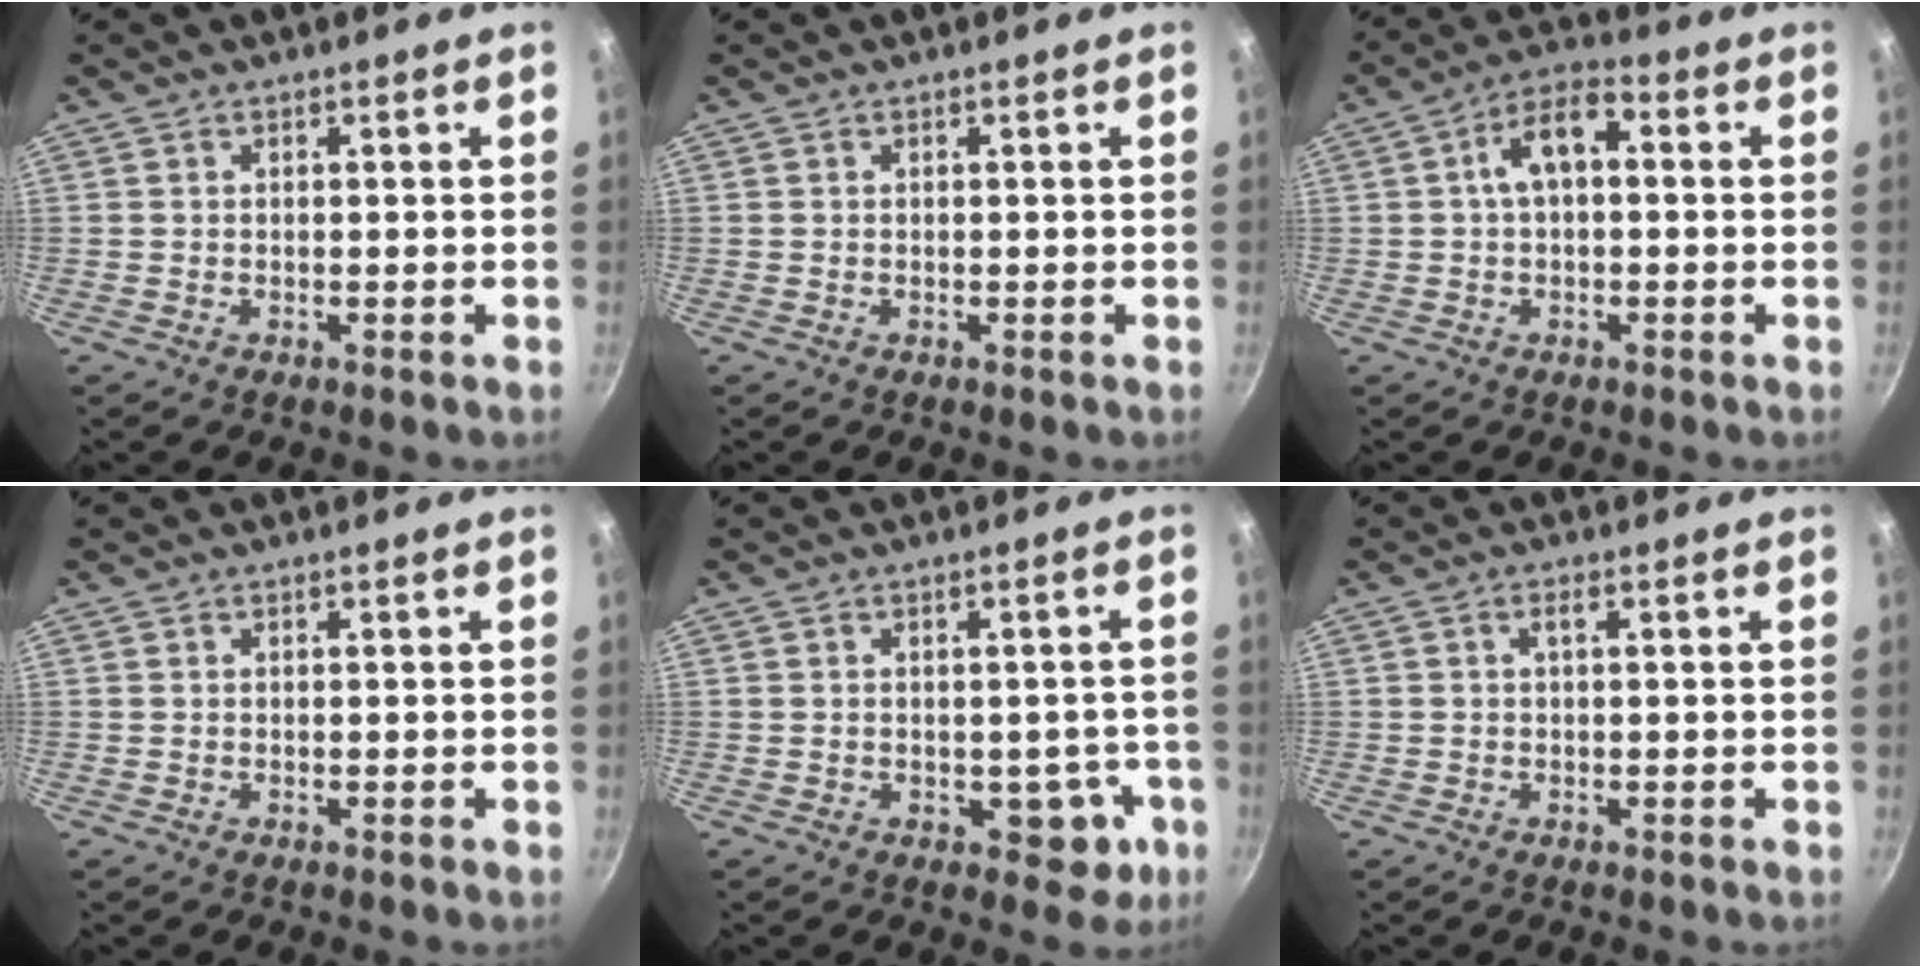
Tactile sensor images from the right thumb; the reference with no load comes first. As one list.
[{"total": 0.0}, {"total": 7.7, "force": [0.8, 4.4, 6.3], "torque": [-0.096, 0.030, 0.005]}, {"total": 0.0}, {"total": 6.4, "force": [-1.8, 4.1, 4.5], "torque": [-0.015, 0.016, -0.016]}, {"total": 1.2, "force": [0.2, 0.4, 1.1], "torque": [-0.021, 0.005, 0.003]}]